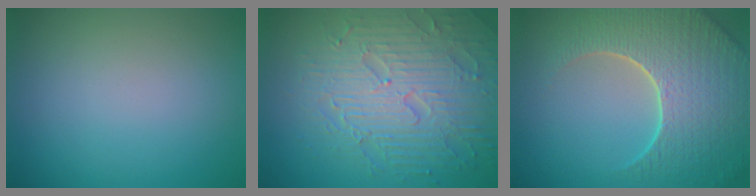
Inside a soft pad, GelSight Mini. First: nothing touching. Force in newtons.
{"total": 8.0, "press": 6.1, "slide": 5.2}
{"total": 9.0, "press": 6.3, "slide": 6.5}